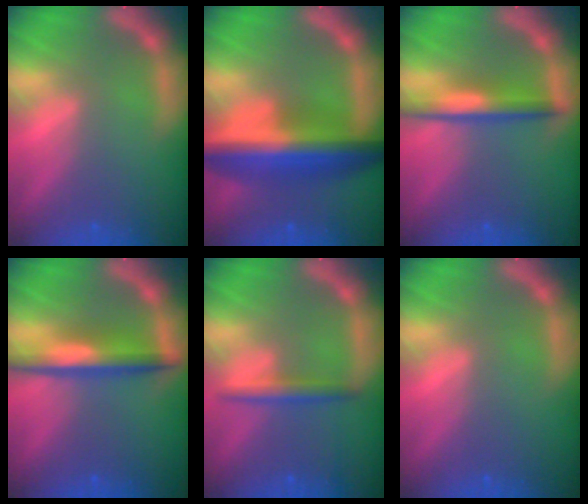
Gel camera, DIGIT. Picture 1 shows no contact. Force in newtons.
{"total": 10.0}
{"total": 4.0}
{"total": 5.0}
{"total": 2.4}
{"total": 0.0}